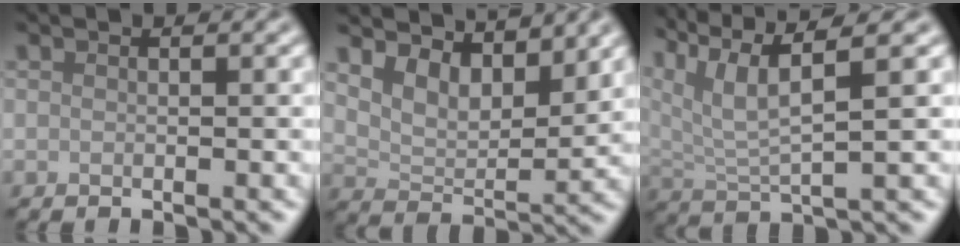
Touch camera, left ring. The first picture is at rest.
{"total": 4.7, "force": [3.3, 2.2, 2.6], "torque": [-0.057, -0.010, 0.052]}
{"total": 7.6, "force": [4.3, 1.8, 6.0], "torque": [-0.124, 0.010, 0.082]}